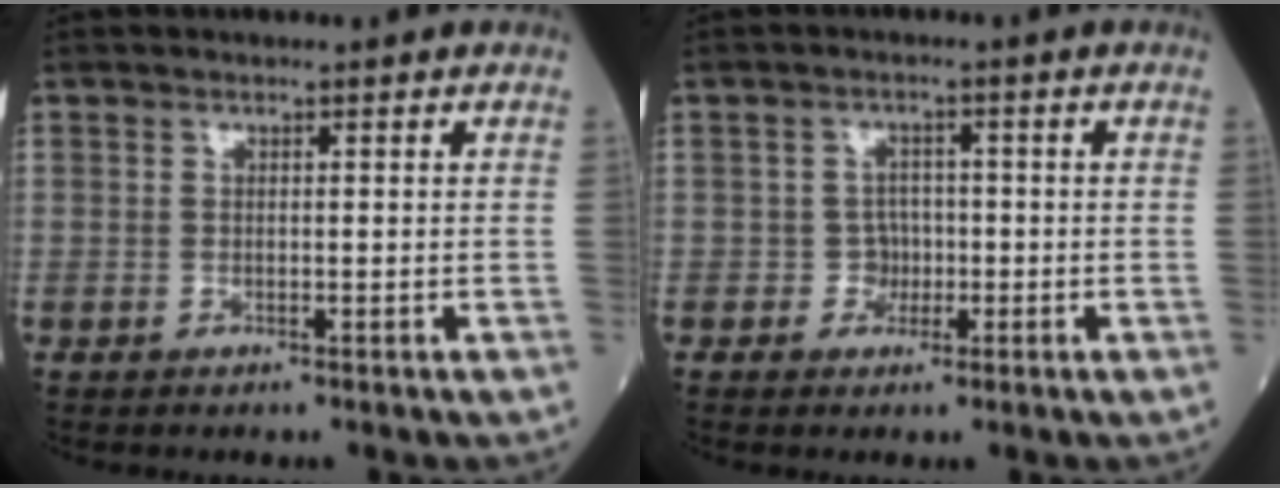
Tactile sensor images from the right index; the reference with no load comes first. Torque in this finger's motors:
{"motor_torque": [-0.07, 0.09, -0.01, -0.01]}